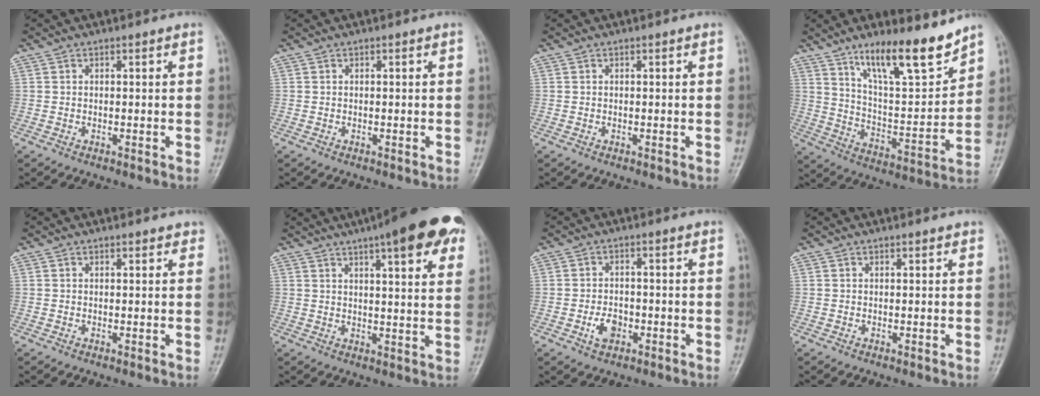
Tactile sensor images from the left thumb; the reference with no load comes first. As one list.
[{"total": 0.0}, {"total": 0.0}, {"total": 16.0, "force": [11.7, 3.8, 10.3], "torque": [-0.141, -0.078, 0.205]}, {"total": 1.4, "force": [1.2, 0.6, 0.5], "torque": [0.004, -0.003, 0.011]}, {"total": 17.4, "force": [9.8, 4.2, 13.7], "torque": [-0.165, -0.013, 0.121]}, {"total": 3.8, "force": [-1.4, 2.7, 2.4], "torque": [-0.034, 0.006, -0.025]}, {"total": 0.9, "force": [0.7, 0.3, 0.4], "torque": [-0.003, -0.002, 0.008]}]